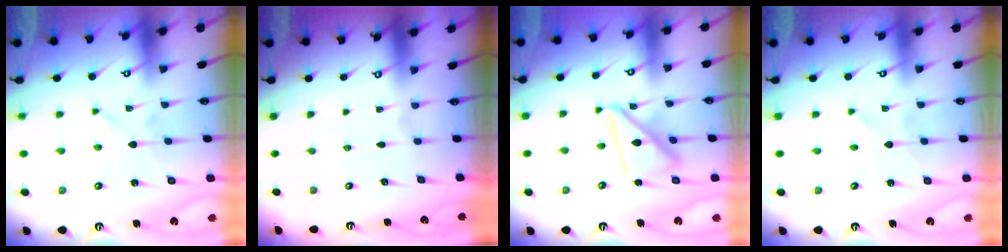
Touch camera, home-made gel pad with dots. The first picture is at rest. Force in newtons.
{"total": 0.0}
{"total": 16.7, "press": 16.6, "slide": 1.6}
{"total": 0.0}